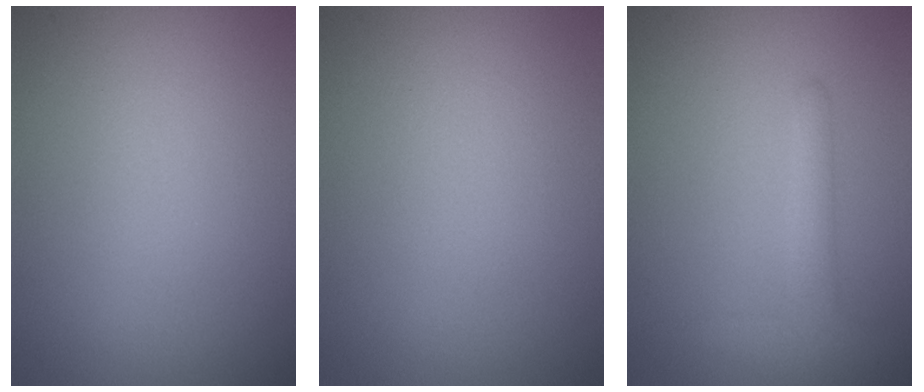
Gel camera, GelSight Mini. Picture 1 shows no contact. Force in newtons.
{"total": 0.0}
{"total": 2.4, "press": 2.4, "slide": 0.3}